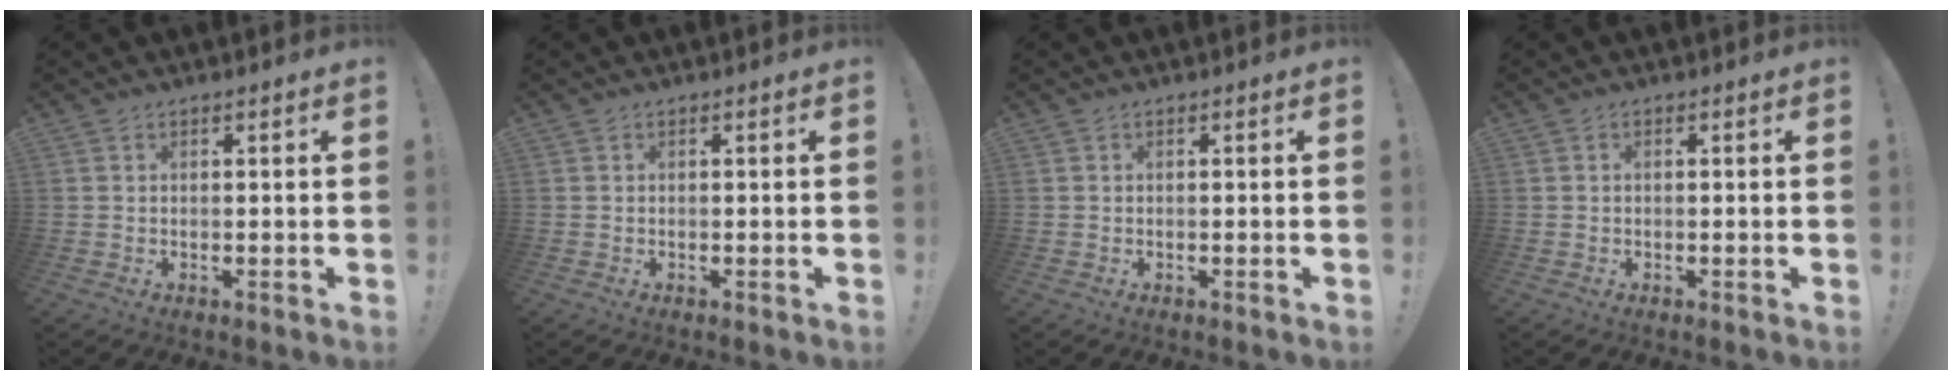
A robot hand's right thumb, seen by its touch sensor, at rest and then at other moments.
{"total": 0.0}
{"total": 0.0}
{"total": 0.0}